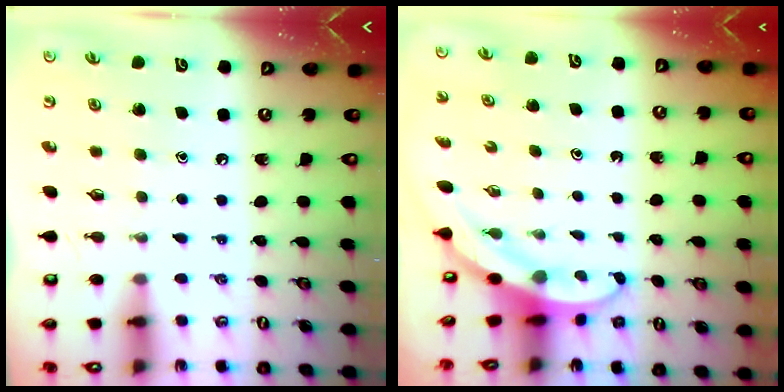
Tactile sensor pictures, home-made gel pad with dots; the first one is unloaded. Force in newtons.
{"total": 3.1, "press": 3.1, "slide": 0.1}